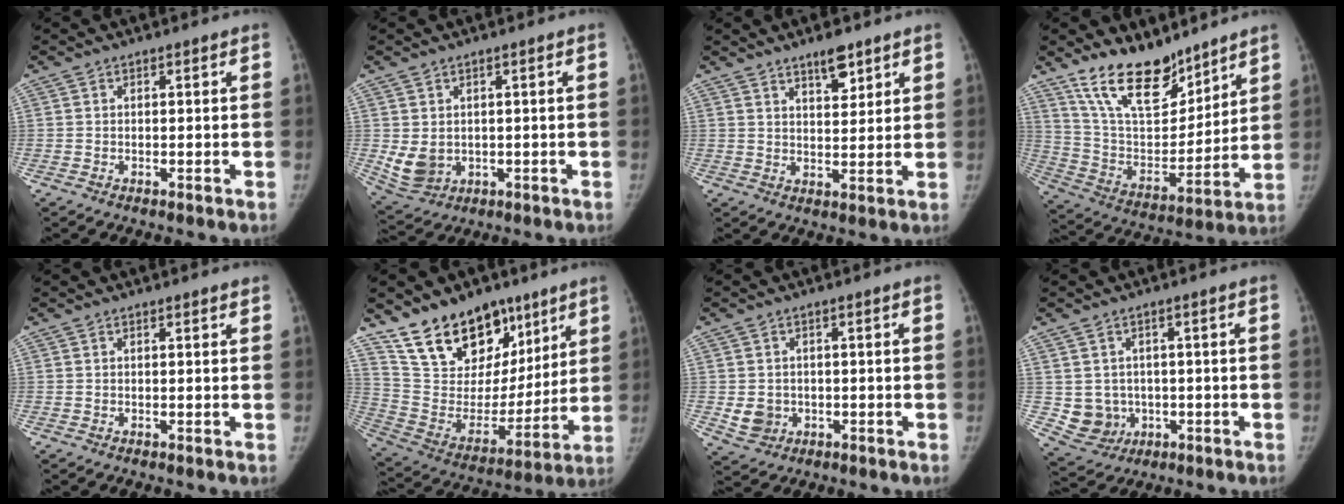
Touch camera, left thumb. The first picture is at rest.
{"total": 5.8, "force": [0.2, 4.7, 3.4], "torque": [-0.057, -0.013, 0.023]}
{"total": 5.5, "force": [3.9, 1.9, 3.4], "torque": [-0.038, -0.028, 0.063]}
{"total": 17.9, "force": [13.5, 7.6, 9.1], "torque": [-0.114, -0.079, 0.252]}
{"total": 0.8, "force": [0.7, 0.0, 0.4], "torque": [-0.005, 0.000, 0.011]}
{"total": 21.1, "force": [14.2, 12.5, 9.1], "torque": [-0.105, -0.073, 0.253]}
{"total": 4.4, "force": [-0.5, 3.9, 1.9], "torque": [-0.019, 0.000, 0.002]}
{"total": 6.5, "force": [-0.4, 6.1, 2.3], "torque": [-0.016, 0.003, 0.011]}